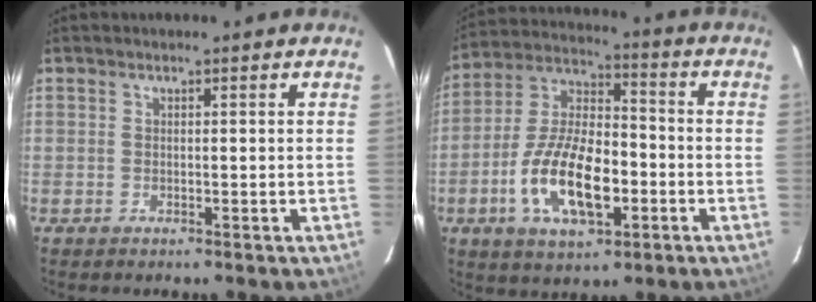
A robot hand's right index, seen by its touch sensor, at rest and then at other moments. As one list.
[{"total": 16.2, "force": [-5.1, 7.6, 13.4], "torque": [-0.269, 0.003, -0.086]}]